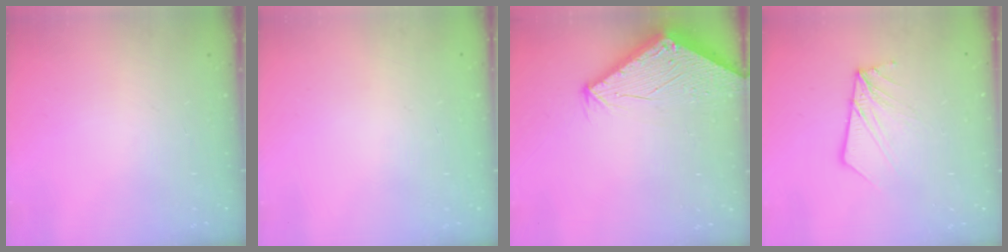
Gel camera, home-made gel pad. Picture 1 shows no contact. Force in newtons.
{"total": 0.0}
{"total": 2.7, "press": 2.7, "slide": 0.1}
{"total": 9.3, "press": 9.2, "slide": 1.3}